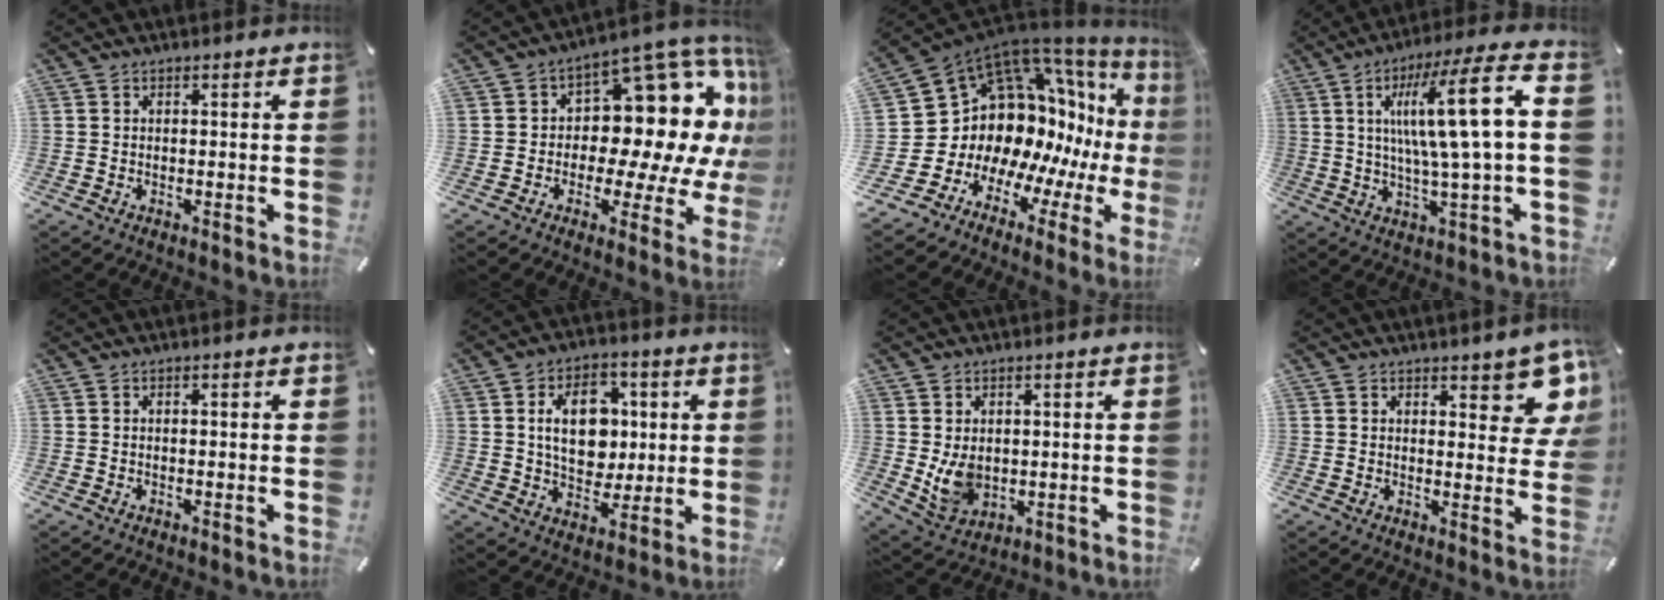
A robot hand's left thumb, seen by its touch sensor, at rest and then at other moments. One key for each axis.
{"total": 17.8, "fx": 5.6, "fy": 10.9, "fz": 12.9, "tx": -0.152, "ty": -0.071, "tz": 0.093}
{"total": 16.7, "fx": 4.6, "fy": 13.3, "fz": 8.9, "tx": -0.149, "ty": -0.106, "tz": 0.126}
{"total": 17.5, "fx": 3.6, "fy": 2.0, "fz": 17.0, "tx": -0.292, "ty": -0.005, "tz": 0.037}
{"total": 0.6, "fx": 0.0, "fy": 0.2, "fz": 0.6, "tx": -0.010, "ty": 0.001, "tz": -0.001}
{"total": 13.5, "fx": 2.1, "fy": 10.0, "fz": 8.9, "tx": -0.140, "ty": 0.006, "tz": 0.032}
{"total": 7.7, "fx": 0.6, "fy": 6.3, "fz": 4.4, "tx": -0.091, "ty": -0.007, "tz": 0.011}
{"total": 8.5, "fx": 5.8, "fy": 3.7, "fz": 5.0, "tx": -0.048, "ty": -0.043, "tz": 0.098}